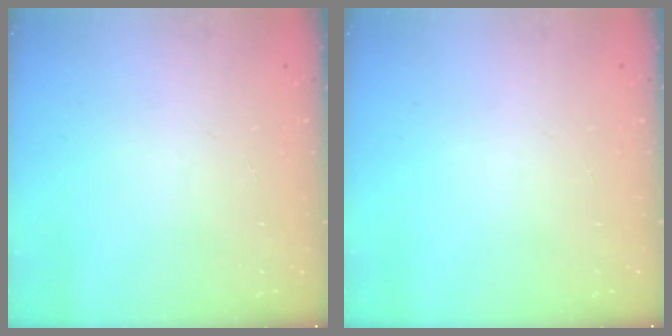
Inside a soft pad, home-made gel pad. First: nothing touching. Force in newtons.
{"total": 0.0}